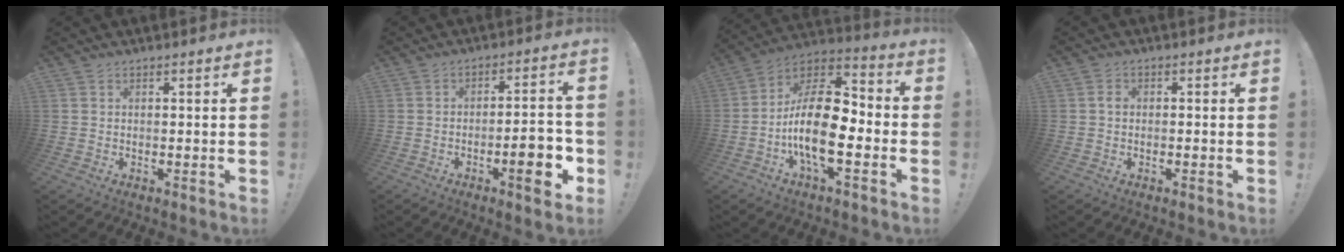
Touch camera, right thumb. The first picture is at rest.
{"total": 10.7, "force": [-4.1, 2.9, 9.4], "torque": [-0.117, 0.009, -0.066]}
{"total": 19.1, "force": [-4.8, 8.5, 16.4], "torque": [-0.317, 0.023, -0.080]}
{"total": 1.4, "force": [-0.5, 1.0, 1.0], "torque": [-0.020, 0.007, -0.009]}